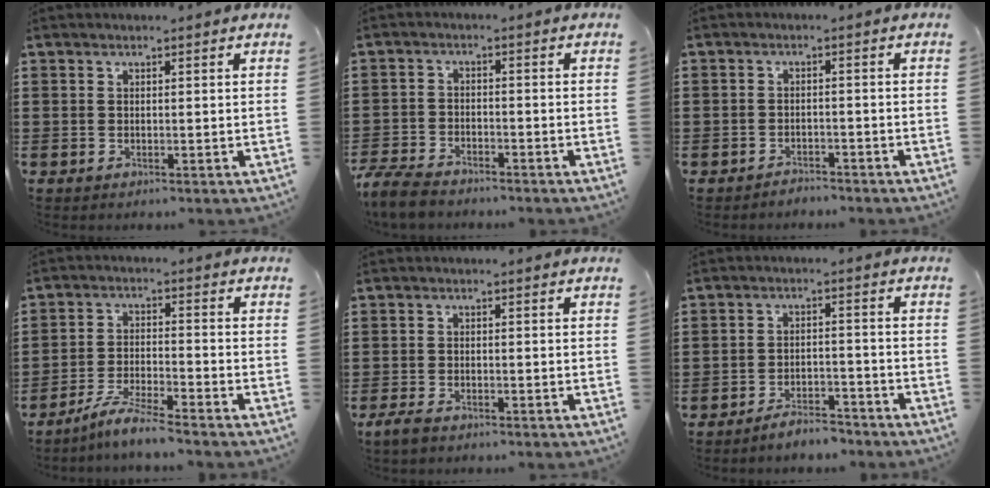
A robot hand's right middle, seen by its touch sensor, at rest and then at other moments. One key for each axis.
{"total": 5.1, "fx": -4.8, "fy": 1.1, "fz": 1.5, "tx": -0.050, "ty": -0.001, "tz": -0.102}
{"total": 2.3, "fx": -2.2, "fy": 0.4, "fz": -0.4, "tx": 0.001, "ty": 0.005, "tz": -0.052}
{"total": 5.5, "fx": -4.9, "fy": -0.2, "fz": 2.4, "tx": -0.052, "ty": -0.011, "tz": -0.096}
{"total": 2.0, "fx": -1.6, "fy": 0.7, "fz": 1.0, "tx": -0.035, "ty": -0.001, "tz": -0.037}
{"total": 4.1, "fx": -4.1, "fy": 0.6, "fz": 0.5, "tx": -0.008, "ty": 0.009, "tz": -0.083}